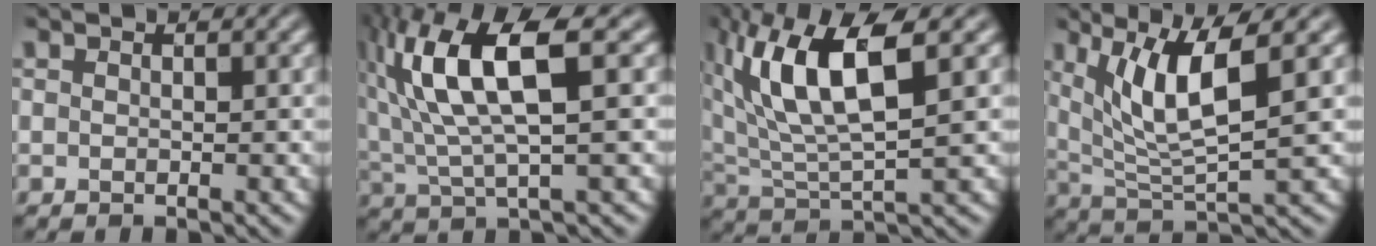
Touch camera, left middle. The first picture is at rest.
{"total": 9.0, "force": [2.6, 2.8, 8.2], "torque": [-0.178, 0.010, 0.053]}
{"total": 8.9, "force": [2.9, 3.1, 7.8], "torque": [-0.162, 0.005, 0.054]}
{"total": 6.5, "force": [2.3, 1.6, 5.9], "torque": [-0.121, -0.008, 0.052]}